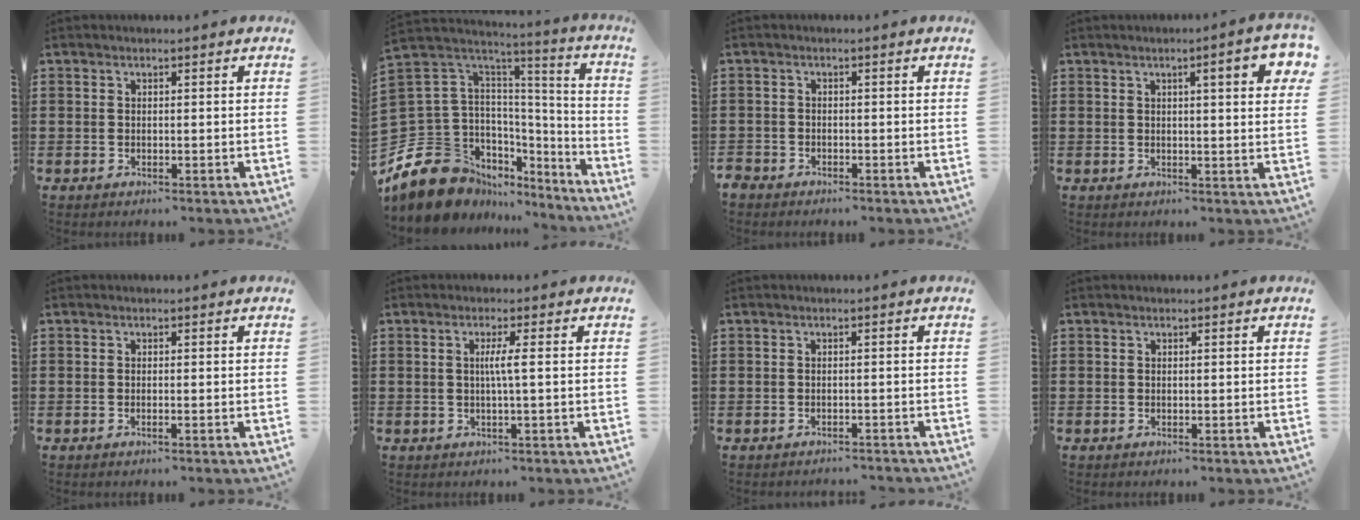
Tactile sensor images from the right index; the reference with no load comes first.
{"total": 14.4, "force": [-9.5, 9.2, 5.7], "torque": [-0.170, -0.005, -0.168]}
{"total": 1.4, "force": [-1.3, 0.5, -0.1], "torque": [-0.003, 0.000, -0.029]}
{"total": 5.4, "force": [2.0, 0.8, 4.9], "torque": [-0.080, -0.002, 0.027]}
{"total": 0.5, "force": [-0.2, -0.1, 0.5], "torque": [-0.008, -0.004, -0.003]}
{"total": 2.7, "force": [0.1, -0.2, 2.7], "torque": [-0.051, -0.004, -0.002]}
{"total": 1.1, "force": [-1.1, 0.1, -0.1], "torque": [-0.003, 0.000, -0.023]}
{"total": 0.0}